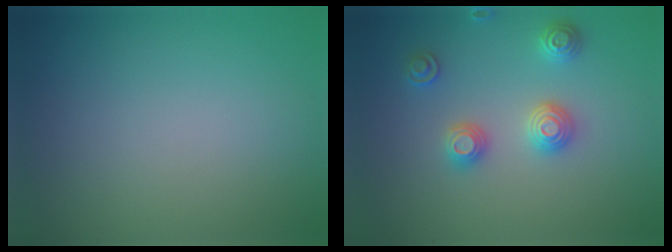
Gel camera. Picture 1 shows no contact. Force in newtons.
{"total": 2.9, "press": 2.9, "slide": 0.2}